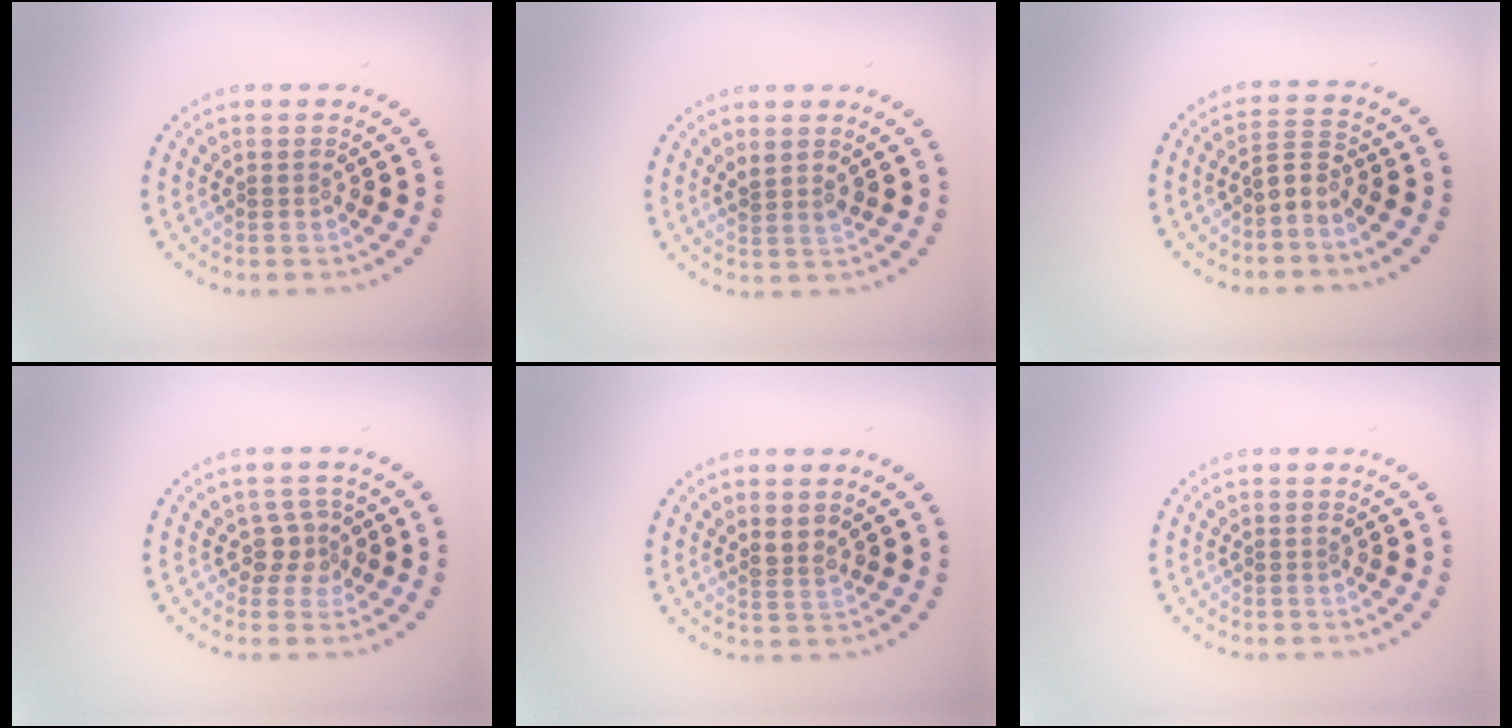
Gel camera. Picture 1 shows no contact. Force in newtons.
{"total": 1.3, "press": 1.0, "slide": 0.9}
{"total": 1.9, "press": 1.3, "slide": 1.4}
{"total": 2.0, "press": 1.4, "slide": 1.3}
{"total": 1.7, "press": 1.4, "slide": 1.0}
{"total": 0.0}